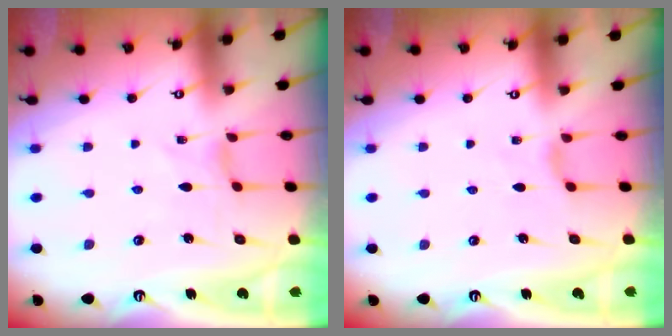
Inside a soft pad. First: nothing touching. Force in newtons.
{"total": 2.7, "press": 2.6, "slide": 0.6}